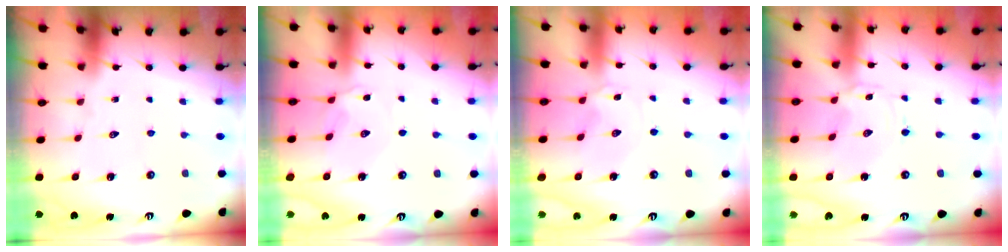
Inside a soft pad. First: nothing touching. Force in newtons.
{"total": 3.3, "press": 3.3, "slide": 0.5}
{"total": 1.2, "press": 1.2, "slide": 0.3}
{"total": 0.0}